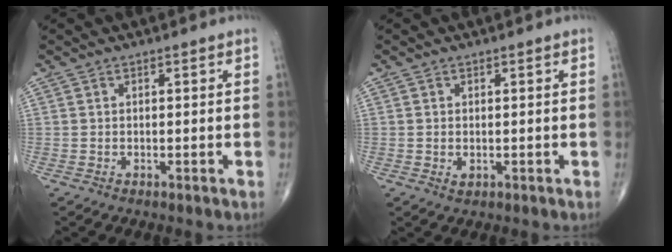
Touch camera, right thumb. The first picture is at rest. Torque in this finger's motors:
{"motor_torque": [-0.10, 0.09, 0.01, 0.15, 0.03]}